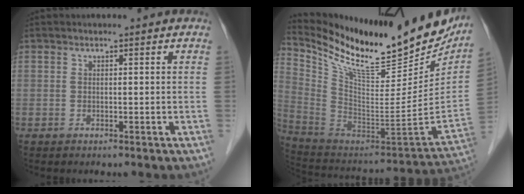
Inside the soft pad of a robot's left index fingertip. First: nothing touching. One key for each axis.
{"total": 27.8, "fx": 23.3, "fy": 6.4, "fz": 13.7, "tx": -0.239, "ty": -0.052, "tz": 0.356}